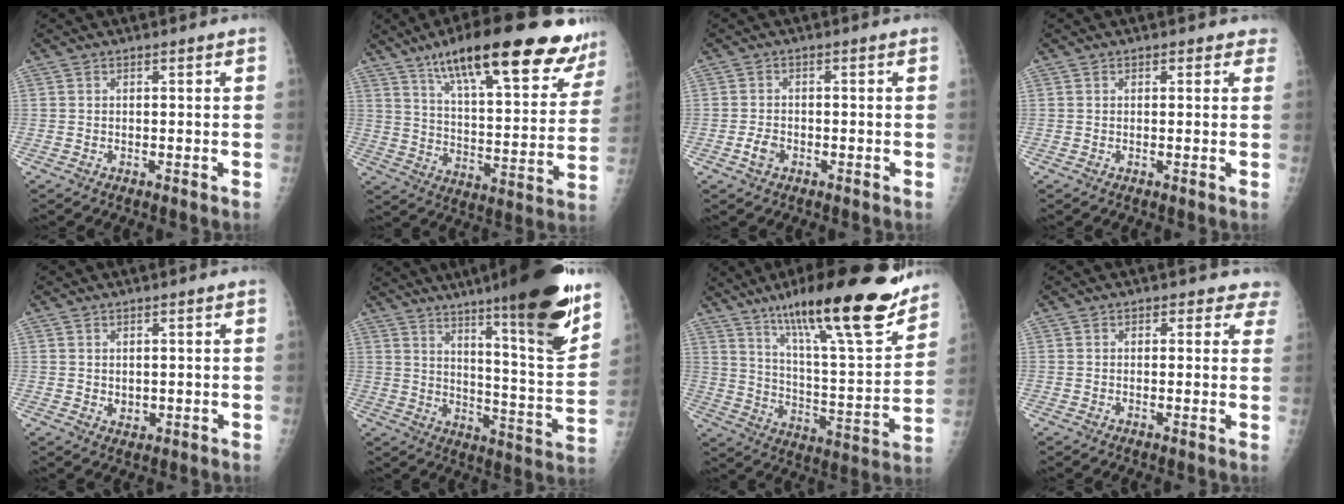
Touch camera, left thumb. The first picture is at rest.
{"total": 26.7, "force": [17.9, 7.1, 18.5], "torque": [-0.239, -0.046, 0.267]}
{"total": 2.4, "force": [-1.1, 1.5, 1.5], "torque": [-0.029, 0.009, -0.021]}
{"total": 1.7, "force": [1.1, 1.1, 0.7], "torque": [0.013, -0.002, 0.006]}
{"total": 1.7, "force": [0.3, 1.2, 1.2], "torque": [-0.014, -0.006, 0.011]}
{"total": 23.1, "force": [15.1, 2.3, 17.3], "torque": [-0.231, -0.074, 0.226]}
{"total": 25.7, "force": [17.7, 4.6, 18.0], "torque": [-0.261, -0.068, 0.288]}
{"total": 3.7, "force": [2.9, 2.2, 0.7], "torque": [0.032, -0.010, 0.016]}